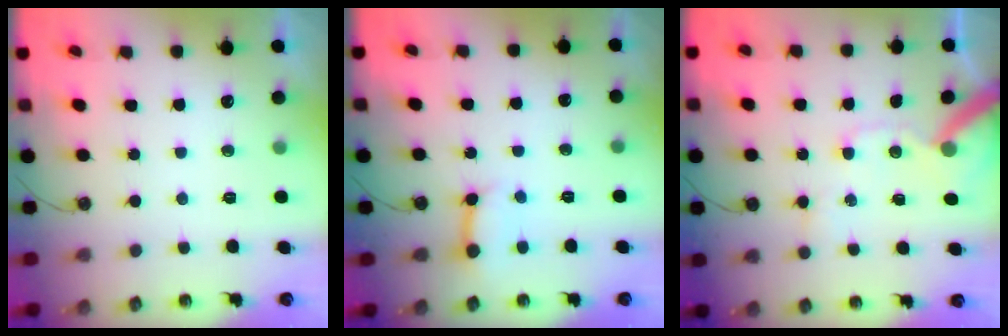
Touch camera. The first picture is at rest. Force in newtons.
{"total": 7.3, "press": 7.2, "slide": 0.8}
{"total": 11.8, "press": 11.7, "slide": 1.6}